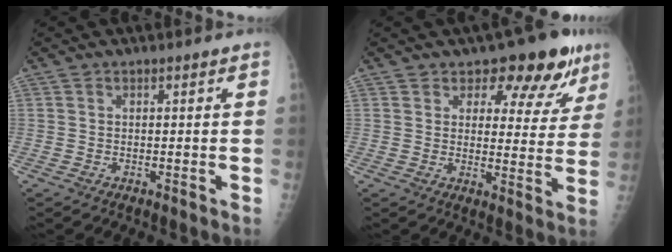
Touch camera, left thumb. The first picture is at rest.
{"total": 11.6, "force": [7.8, 6.1, 6.1], "torque": [-0.025, -0.039, 0.095]}